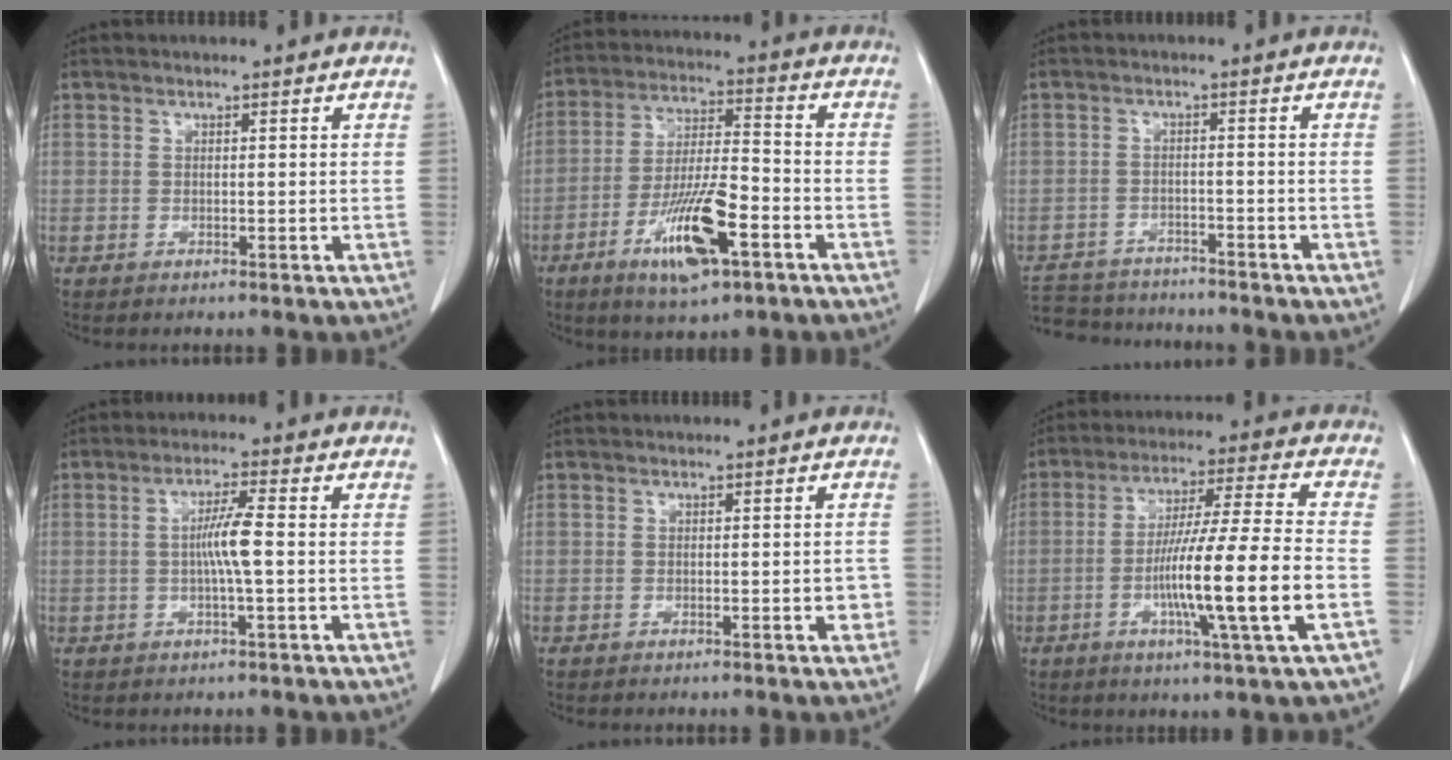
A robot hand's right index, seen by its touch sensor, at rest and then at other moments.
{"total": 12.8, "force": [-6.1, 2.7, 10.9], "torque": [-0.207, -0.010, -0.104]}
{"total": 9.9, "force": [-9.3, 2.7, 2.1], "torque": [-0.038, 0.003, -0.140]}
{"total": 4.7, "force": [-0.3, -0.2, 4.7], "torque": [-0.088, 0.001, -0.007]}
{"total": 1.7, "force": [-0.5, 0.5, 1.5], "torque": [-0.014, 0.002, -0.006]}
{"total": 15.0, "force": [-3.9, -1.0, 14.4], "torque": [-0.260, -0.009, -0.073]}